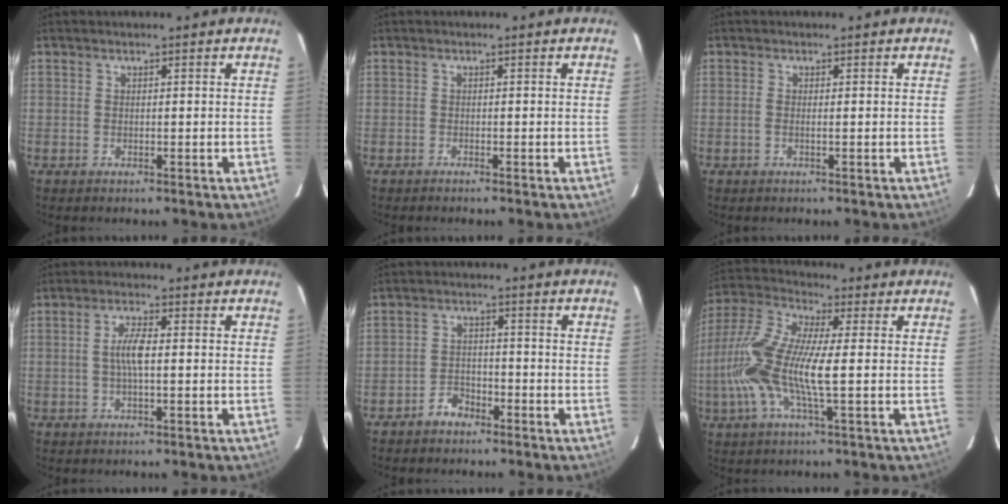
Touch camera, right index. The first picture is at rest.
{"total": 0.6, "force": [-0.6, 0.0, 0.2], "torque": [-0.001, -0.001, -0.011]}
{"total": 0.8, "force": [-0.2, -0.1, 0.7], "torque": [-0.015, 0.000, -0.006]}
{"total": 4.1, "force": [-0.1, 0.8, 4.1], "torque": [-0.078, 0.004, -0.001]}
{"total": 3.9, "force": [-3.0, 2.2, 0.9], "torque": [-0.027, 0.012, -0.051]}
{"total": 15.8, "force": [-1.4, 3.0, 15.4], "torque": [-0.310, 0.003, -0.039]}